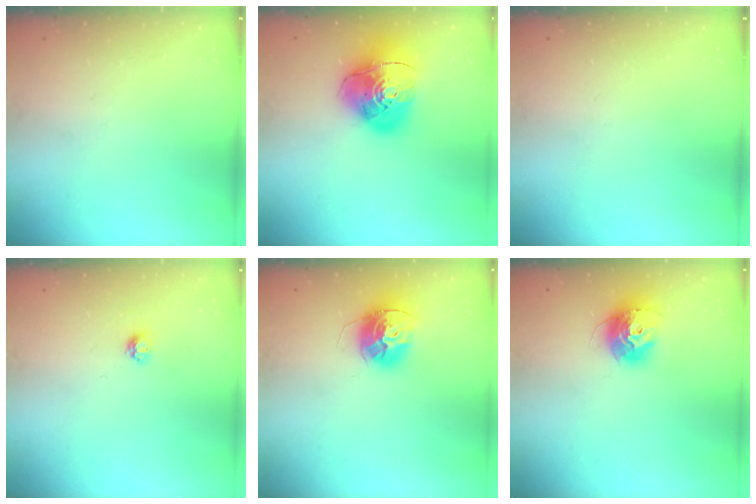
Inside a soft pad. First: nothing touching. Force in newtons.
{"total": 14.0, "press": 13.9, "slide": 1.8}
{"total": 0.0}
{"total": 3.8, "press": 3.8, "slide": 0.5}
{"total": 13.4, "press": 13.4, "slide": 1.2}
{"total": 12.6, "press": 12.6, "slide": 1.1}